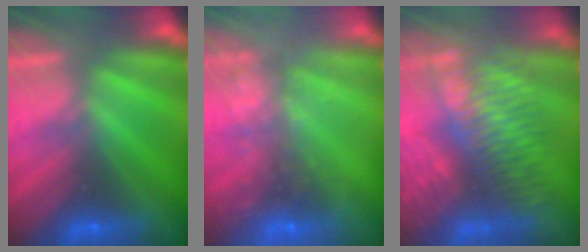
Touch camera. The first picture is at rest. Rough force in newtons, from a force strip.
{"total": 6.8}
{"total": 7.4}